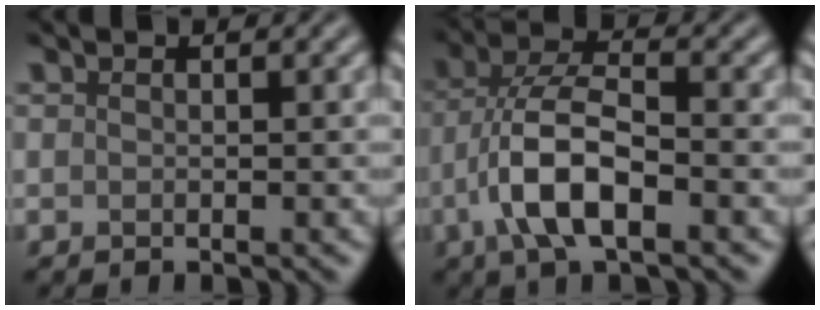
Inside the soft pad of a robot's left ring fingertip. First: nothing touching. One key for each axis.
{"total": 7.0, "fx": -2.4, "fy": 2.8, "fz": 6.0, "tx": -0.116, "ty": 0.010, "tz": -0.052}